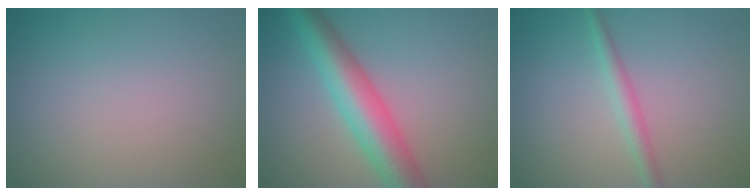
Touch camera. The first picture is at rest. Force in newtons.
{"total": 7.0, "press": 7.0, "slide": 0.1}
{"total": 1.9, "press": 1.9, "slide": 0.0}